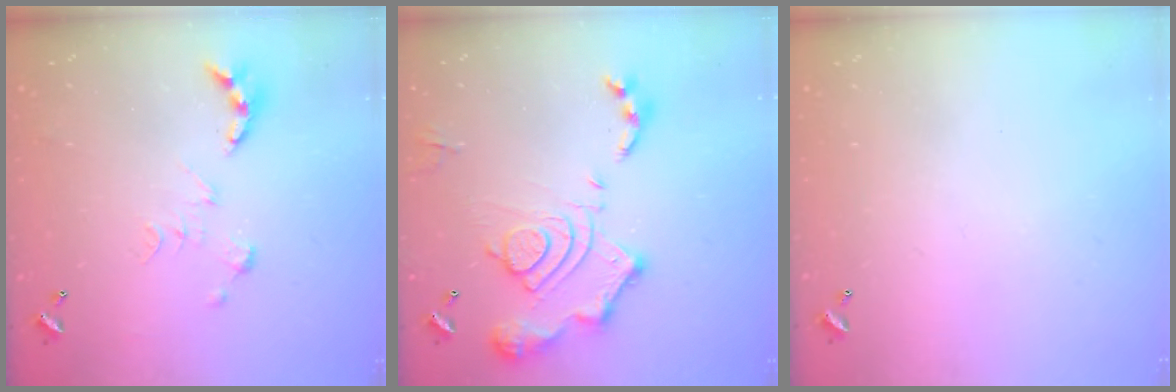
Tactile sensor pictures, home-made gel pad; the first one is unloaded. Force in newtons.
{"total": 17.0, "press": 17.0, "slide": 1.6}
{"total": 0.0}